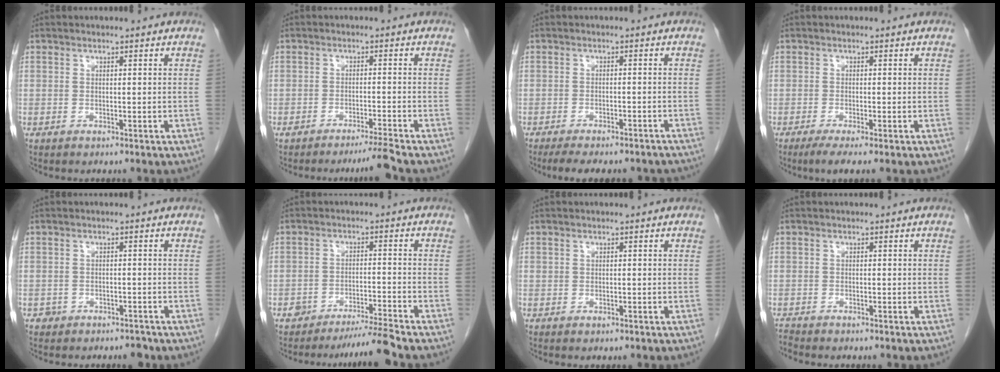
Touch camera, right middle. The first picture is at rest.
{"total": 3.6, "force": [-3.1, -1.4, 1.2], "torque": [-0.021, -0.015, -0.054]}
{"total": 12.5, "force": [-10.9, 3.0, 5.3], "torque": [-0.080, -0.002, -0.135]}
{"total": 3.5, "force": [-2.3, 0.1, 2.6], "torque": [-0.045, -0.011, -0.041]}
{"total": 1.9, "force": [-1.4, 1.3, 0.1], "torque": [0.000, 0.007, -0.019]}
{"total": 4.9, "force": [-4.4, -1.3, 1.8], "torque": [-0.029, -0.014, -0.078]}
{"total": 0.5, "force": [-0.1, 0.5, 0.2], "torque": [-0.008, 0.000, 0.003]}
{"total": 1.0, "force": [-0.9, -0.1, -0.1], "torque": [0.000, -0.005, -0.017]}